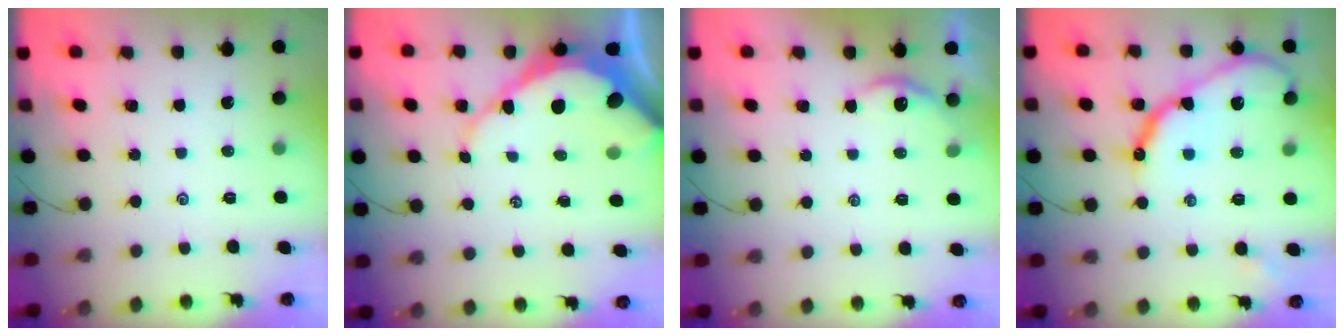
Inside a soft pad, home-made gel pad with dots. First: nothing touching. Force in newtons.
{"total": 12.5, "press": 12.5, "slide": 0.9}
{"total": 3.8, "press": 3.8, "slide": 0.3}
{"total": 14.1, "press": 14.1, "slide": 1.0}